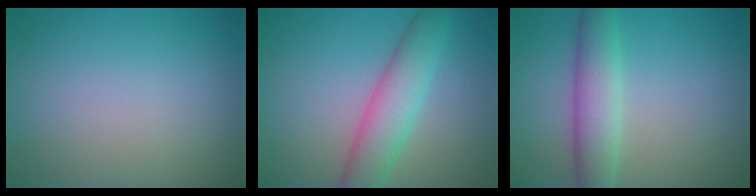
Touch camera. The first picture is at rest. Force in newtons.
{"total": 5.1, "press": 5.1, "slide": 0.1}
{"total": 4.5, "press": 4.5, "slide": 0.1}